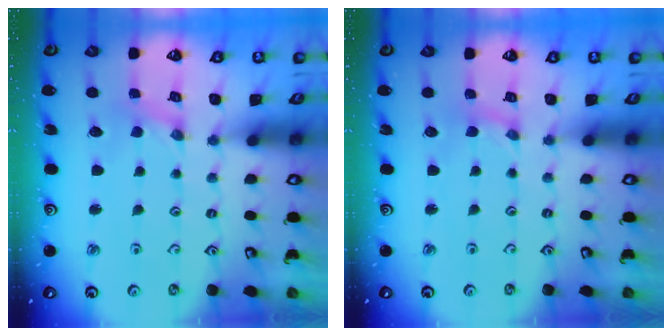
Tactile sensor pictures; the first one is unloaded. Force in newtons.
{"total": 0.0}